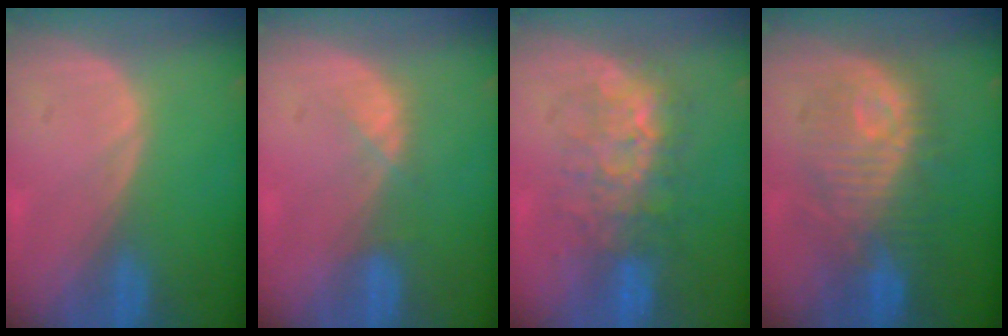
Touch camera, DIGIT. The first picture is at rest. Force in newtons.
{"total": 2.3, "press": 2.2, "slide": 0.7}
{"total": 8.0, "press": 7.8, "slide": 1.8}
{"total": 10.0, "press": 10.0, "slide": 0.8}